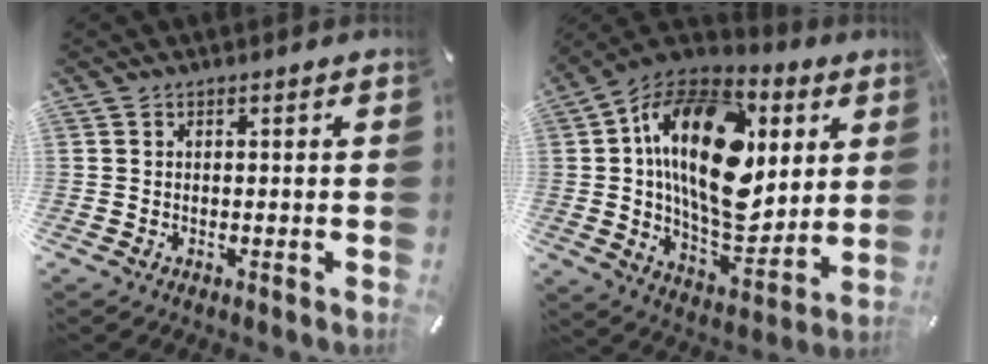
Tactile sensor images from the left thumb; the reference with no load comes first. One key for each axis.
{"total": 25.3, "fx": 5.7, "fy": 15.2, "fz": 19.4, "tx": -0.344, "ty": -0.020, "tz": 0.094}